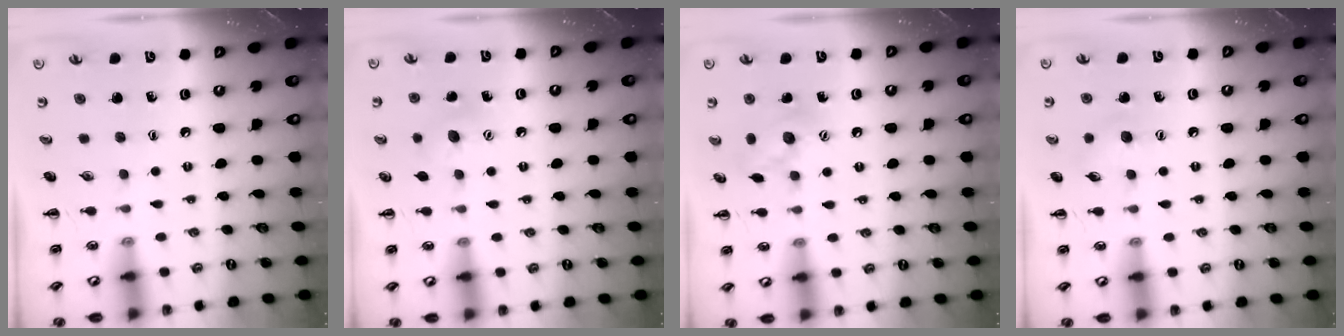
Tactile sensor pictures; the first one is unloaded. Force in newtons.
{"total": 5.6, "press": 5.5, "slide": 1.2}
{"total": 9.8, "press": 9.7, "slide": 0.6}
{"total": 6.1, "press": 6.0, "slide": 1.2}